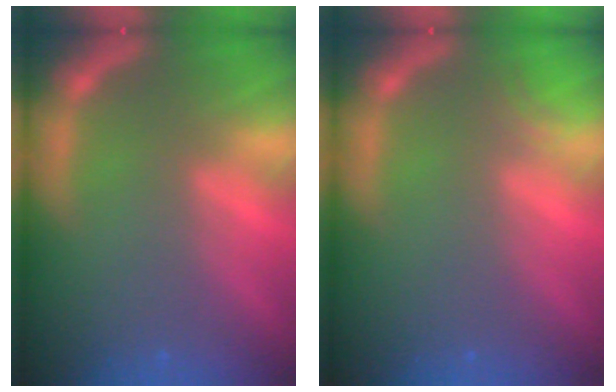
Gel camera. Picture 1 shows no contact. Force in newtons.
{"total": 0.9}